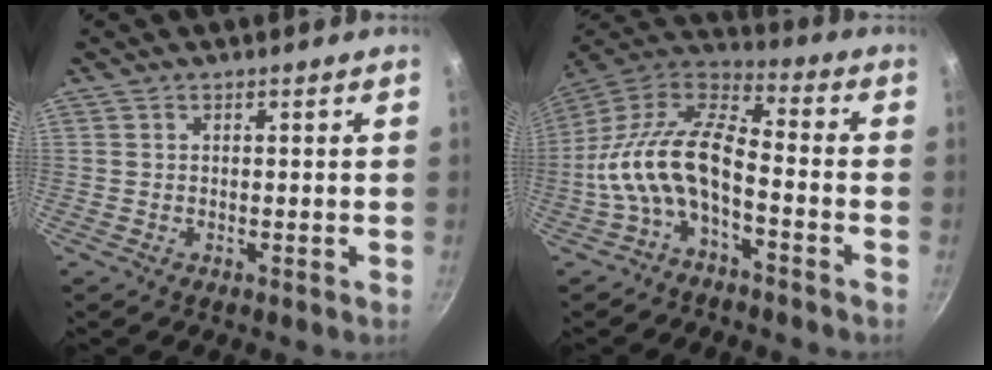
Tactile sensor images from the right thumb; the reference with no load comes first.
{"total": 14.9, "force": [-4.5, 7.2, 12.3], "torque": [-0.240, 0.060, -0.104]}